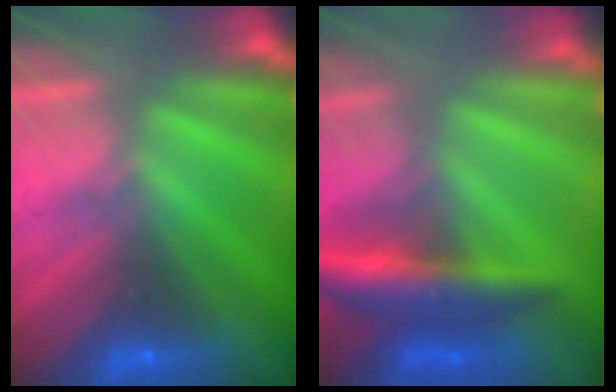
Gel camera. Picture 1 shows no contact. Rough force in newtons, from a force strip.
{"total": 8.0}